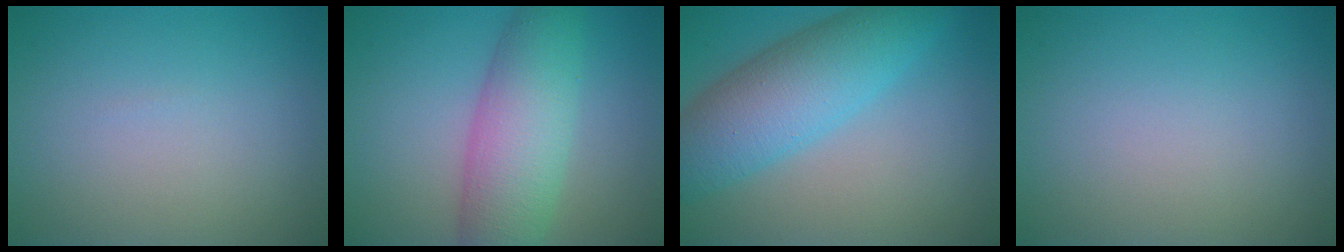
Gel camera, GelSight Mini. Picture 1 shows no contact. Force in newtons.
{"total": 6.9, "press": 6.9, "slide": 0.2}
{"total": 7.5, "press": 7.5, "slide": 0.2}
{"total": 0.0}